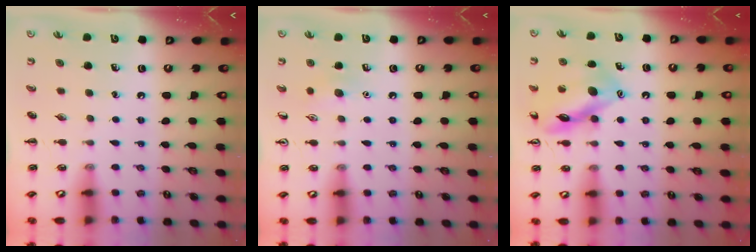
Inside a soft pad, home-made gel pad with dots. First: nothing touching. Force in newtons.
{"total": 6.8, "press": 6.6, "slide": 1.6}
{"total": 13.8, "press": 13.7, "slide": 1.3}